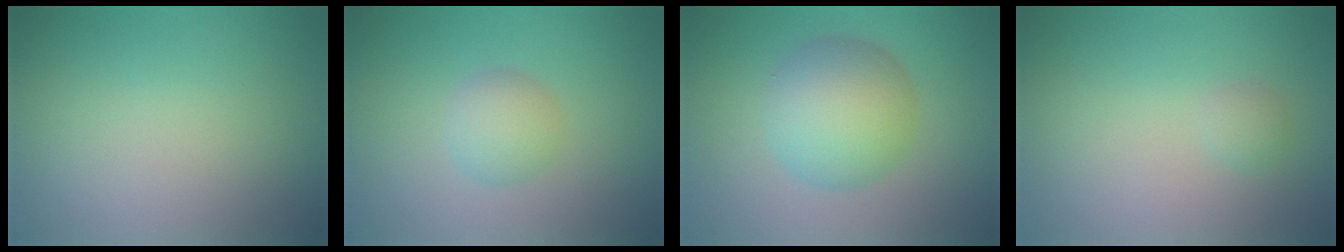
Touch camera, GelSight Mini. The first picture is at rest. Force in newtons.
{"total": 2.6, "press": 2.6, "slide": 0.0}
{"total": 7.0, "press": 7.0, "slide": 0.1}
{"total": 0.8, "press": 0.8, "slide": 0.1}